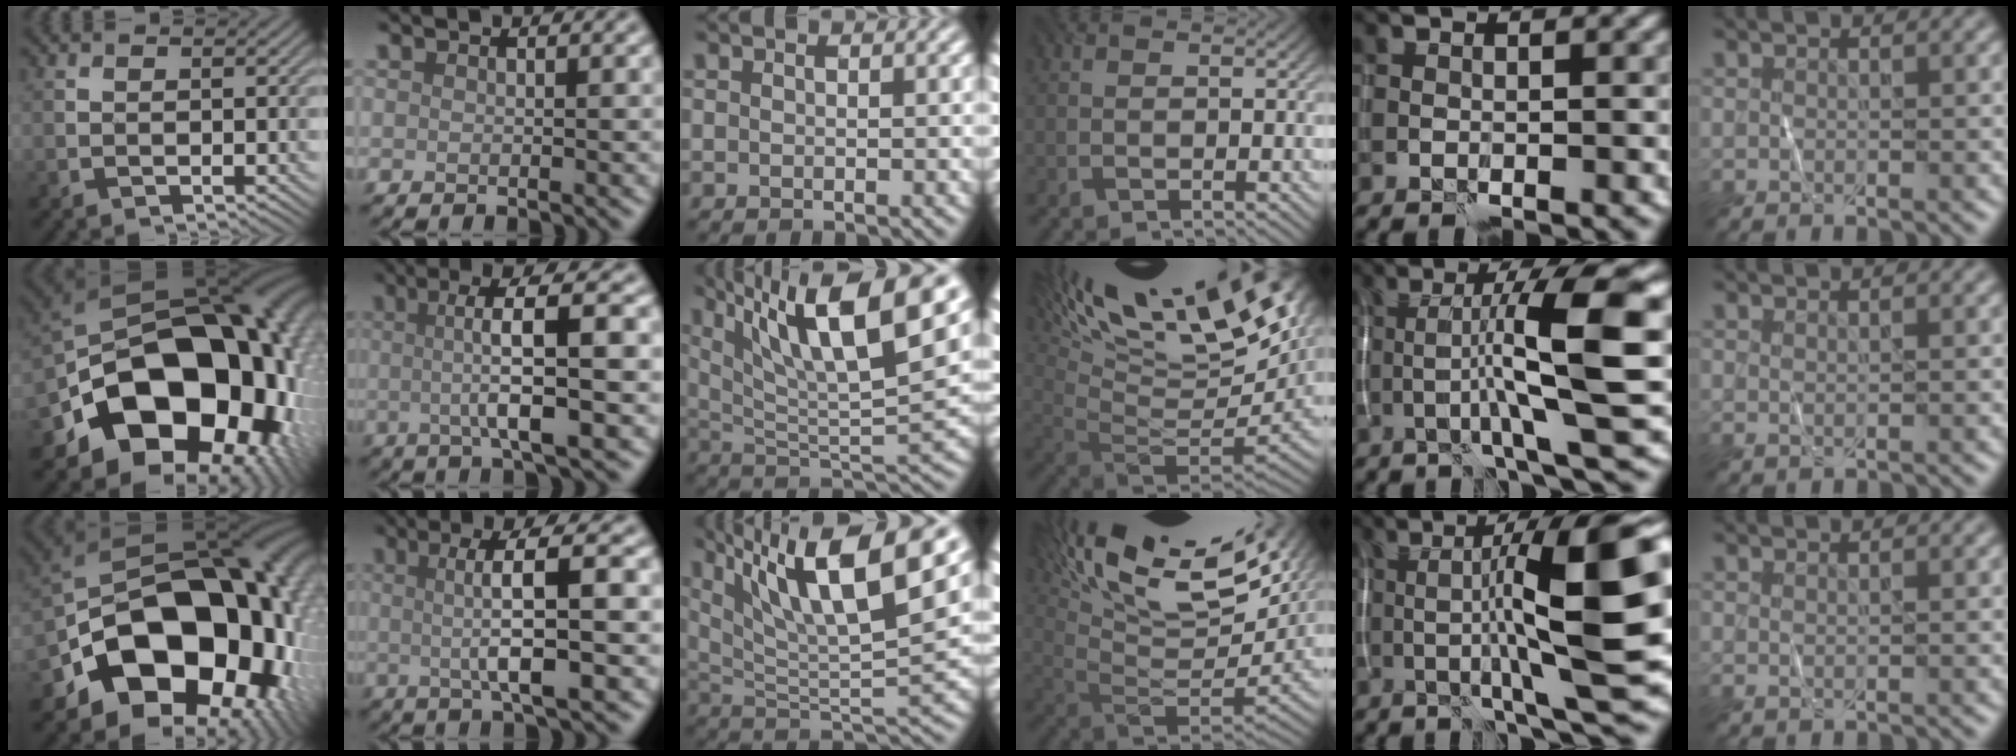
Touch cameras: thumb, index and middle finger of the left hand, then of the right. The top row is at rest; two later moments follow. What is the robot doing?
{"motion": "wrap", "object": "ribbon"}